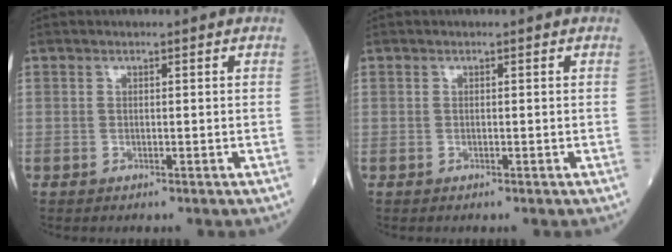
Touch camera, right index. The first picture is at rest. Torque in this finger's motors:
{"motor_torque": [0.01, 0.01, 0.00, -0.01]}